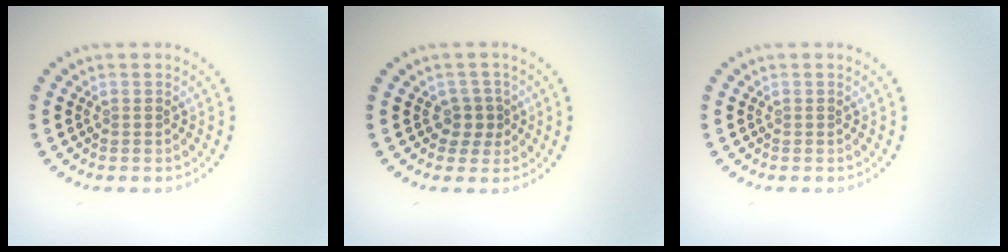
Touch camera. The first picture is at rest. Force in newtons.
{"total": 1.8, "press": 1.5, "slide": 1.0}
{"total": 0.0}